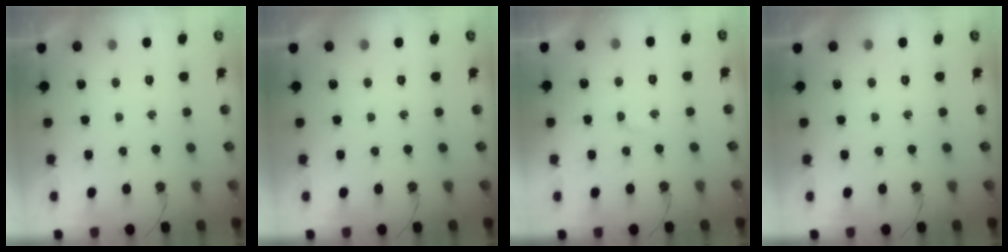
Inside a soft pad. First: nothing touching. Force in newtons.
{"total": 0.0}
{"total": 1.8, "press": 1.4, "slide": 1.1}
{"total": 0.0}